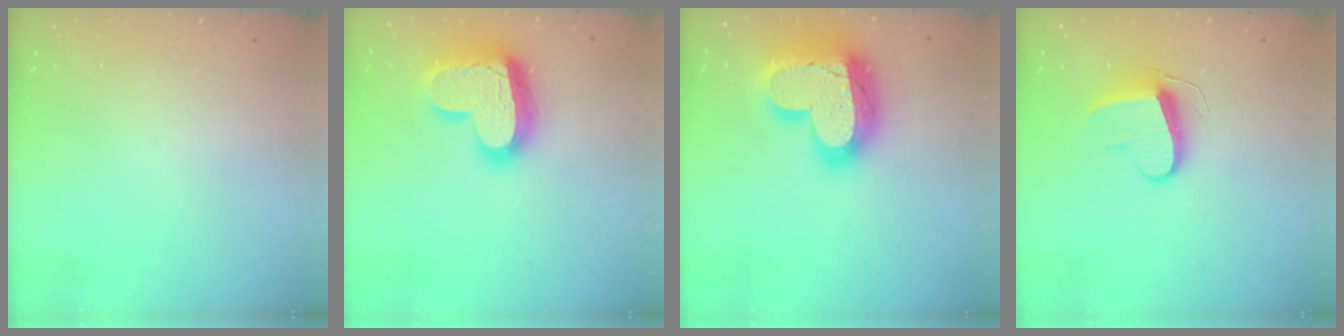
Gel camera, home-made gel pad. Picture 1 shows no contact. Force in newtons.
{"total": 19.3, "press": 19.2, "slide": 1.6}
{"total": 27.3, "press": 27.2, "slide": 2.0}
{"total": 9.1, "press": 9.1, "slide": 0.2}